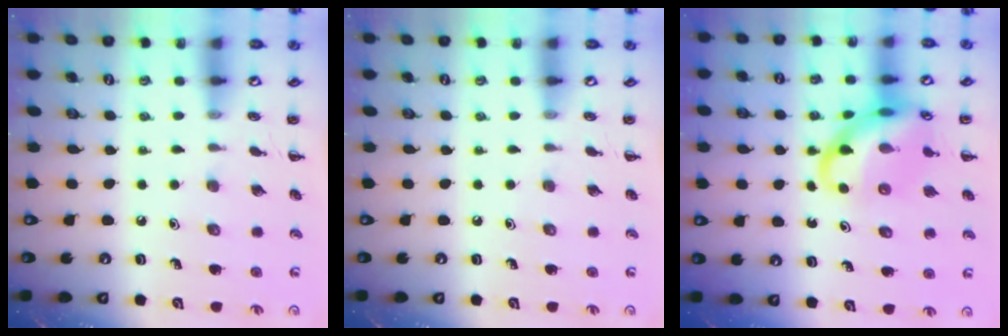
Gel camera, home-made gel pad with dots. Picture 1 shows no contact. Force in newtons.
{"total": 0.0}
{"total": 14.7, "press": 14.4, "slide": 2.9}